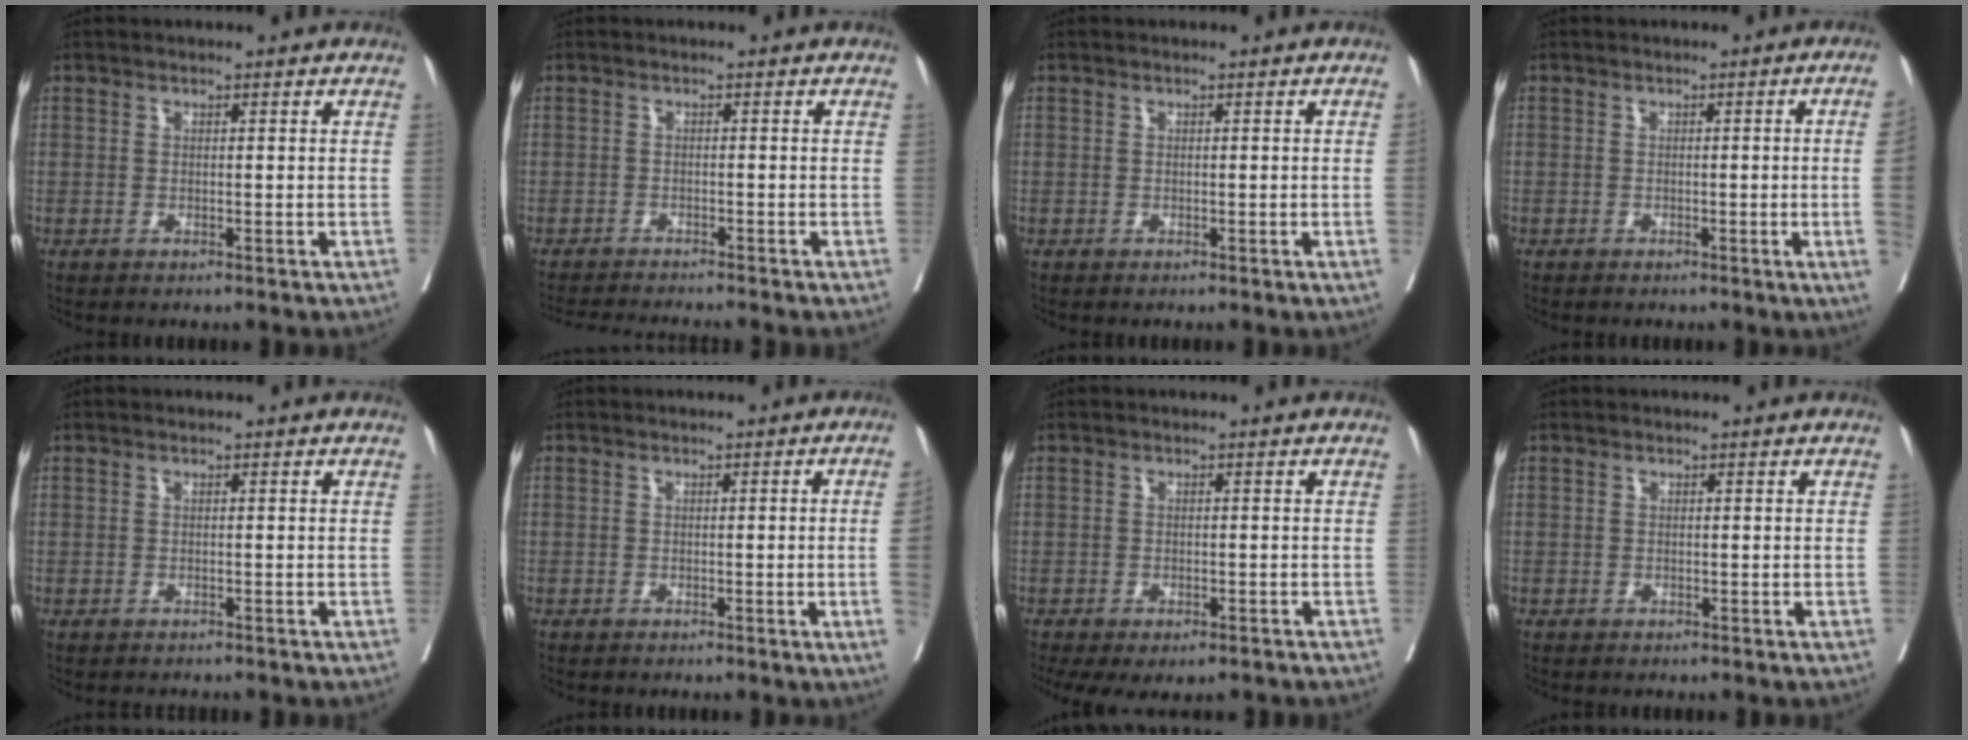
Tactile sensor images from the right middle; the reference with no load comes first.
{"total": 7.3, "force": [-6.9, -0.4, 2.5], "torque": [-0.025, -0.012, -0.105]}
{"total": 0.6, "force": [0.0, -0.2, 0.5], "torque": [-0.005, 0.000, 0.002]}
{"total": 4.2, "force": [-0.7, -1.6, 3.9], "torque": [-0.043, -0.008, -0.009]}
{"total": 1.3, "force": [-1.2, 0.5, 0.1], "torque": [-0.007, -0.003, -0.019]}
{"total": 3.3, "force": [-0.4, -1.3, 3.0], "torque": [-0.036, -0.006, -0.004]}
{"total": 9.5, "force": [-6.9, 4.4, 4.8], "torque": [-0.099, -0.008, -0.091]}
{"total": 0.0}